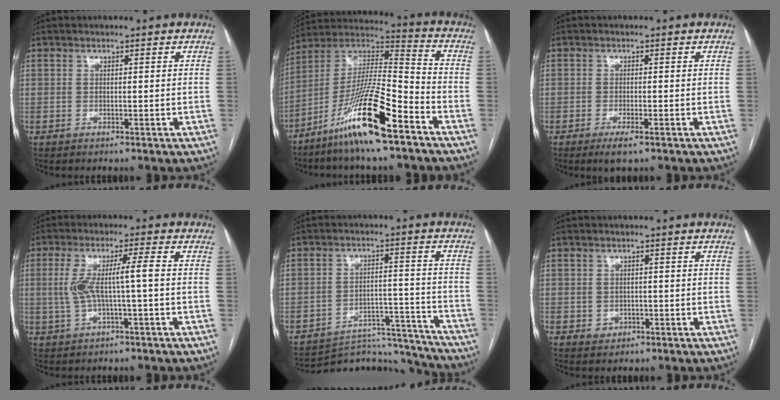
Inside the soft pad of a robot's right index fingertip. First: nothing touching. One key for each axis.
{"total": 16.7, "fx": -10.0, "fy": 1.0, "fz": 13.3, "tx": -0.262, "ty": -0.010, "tz": -0.182}
{"total": 3.0, "fx": -1.8, "fy": 0.5, "fz": 2.3, "tx": -0.043, "ty": -0.006, "tz": -0.027}
{"total": 6.4, "fx": -0.1, "fy": 0.3, "fz": 6.4, "tx": -0.134, "ty": 0.021, "tz": 0.003}
{"total": 14.2, "fx": -14.0, "fy": 2.4, "fz": -0.1, "tx": 0.021, "ty": 0.050, "tz": -0.190}
{"total": 2.3, "fx": -0.7, "fy": 2.2, "fz": 0.4, "tx": -0.003, "ty": 0.008, "tz": -0.002}